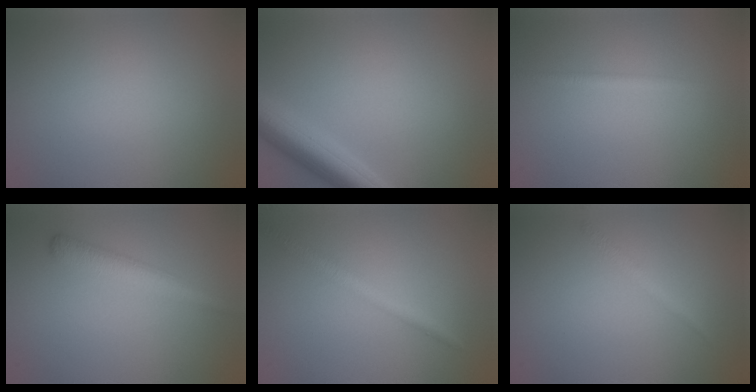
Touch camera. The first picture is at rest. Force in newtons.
{"total": 5.5, "press": 5.5, "slide": 0.3}
{"total": 0.9, "press": 0.9, "slide": 0.0}
{"total": 3.0, "press": 3.0, "slide": 0.2}
{"total": 2.0, "press": 2.0, "slide": 0.1}
{"total": 1.0, "press": 1.0, "slide": 0.1}